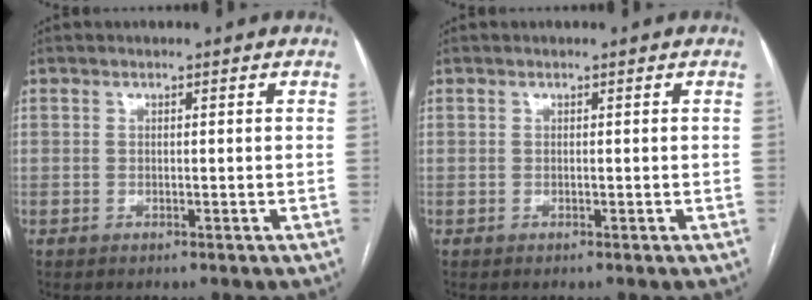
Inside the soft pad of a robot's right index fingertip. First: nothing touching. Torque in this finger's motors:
{"motor_torque": [0.00, 0.00, 0.00, 0.00]}